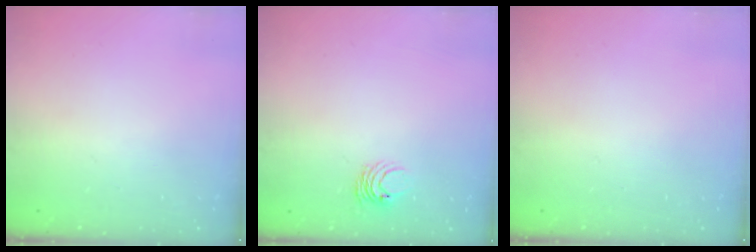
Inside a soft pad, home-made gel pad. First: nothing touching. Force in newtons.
{"total": 4.1, "press": 4.1, "slide": 0.4}
{"total": 0.0}